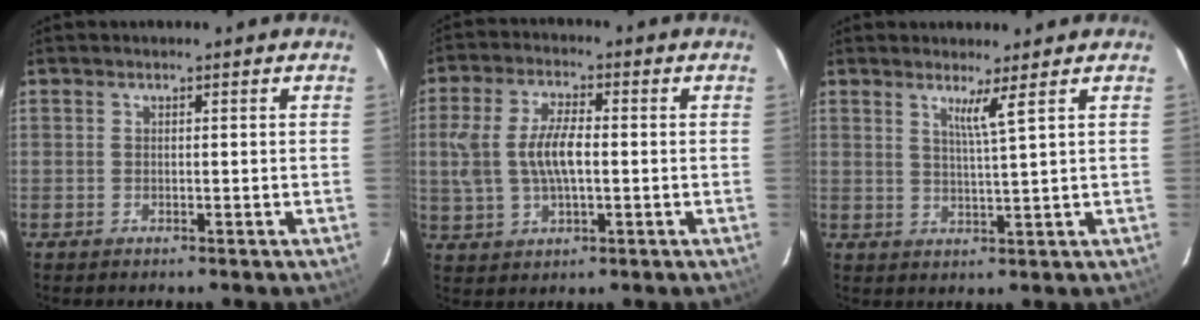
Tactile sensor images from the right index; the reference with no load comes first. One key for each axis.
{"total": 9.3, "fx": -0.1, "fy": 4.3, "fz": 8.2, "tx": -0.168, "ty": 0.010, "tz": 0.004}
{"total": 3.2, "fx": 2.0, "fy": -1.0, "fz": 2.4, "tx": -0.044, "ty": -0.014, "tz": 0.032}